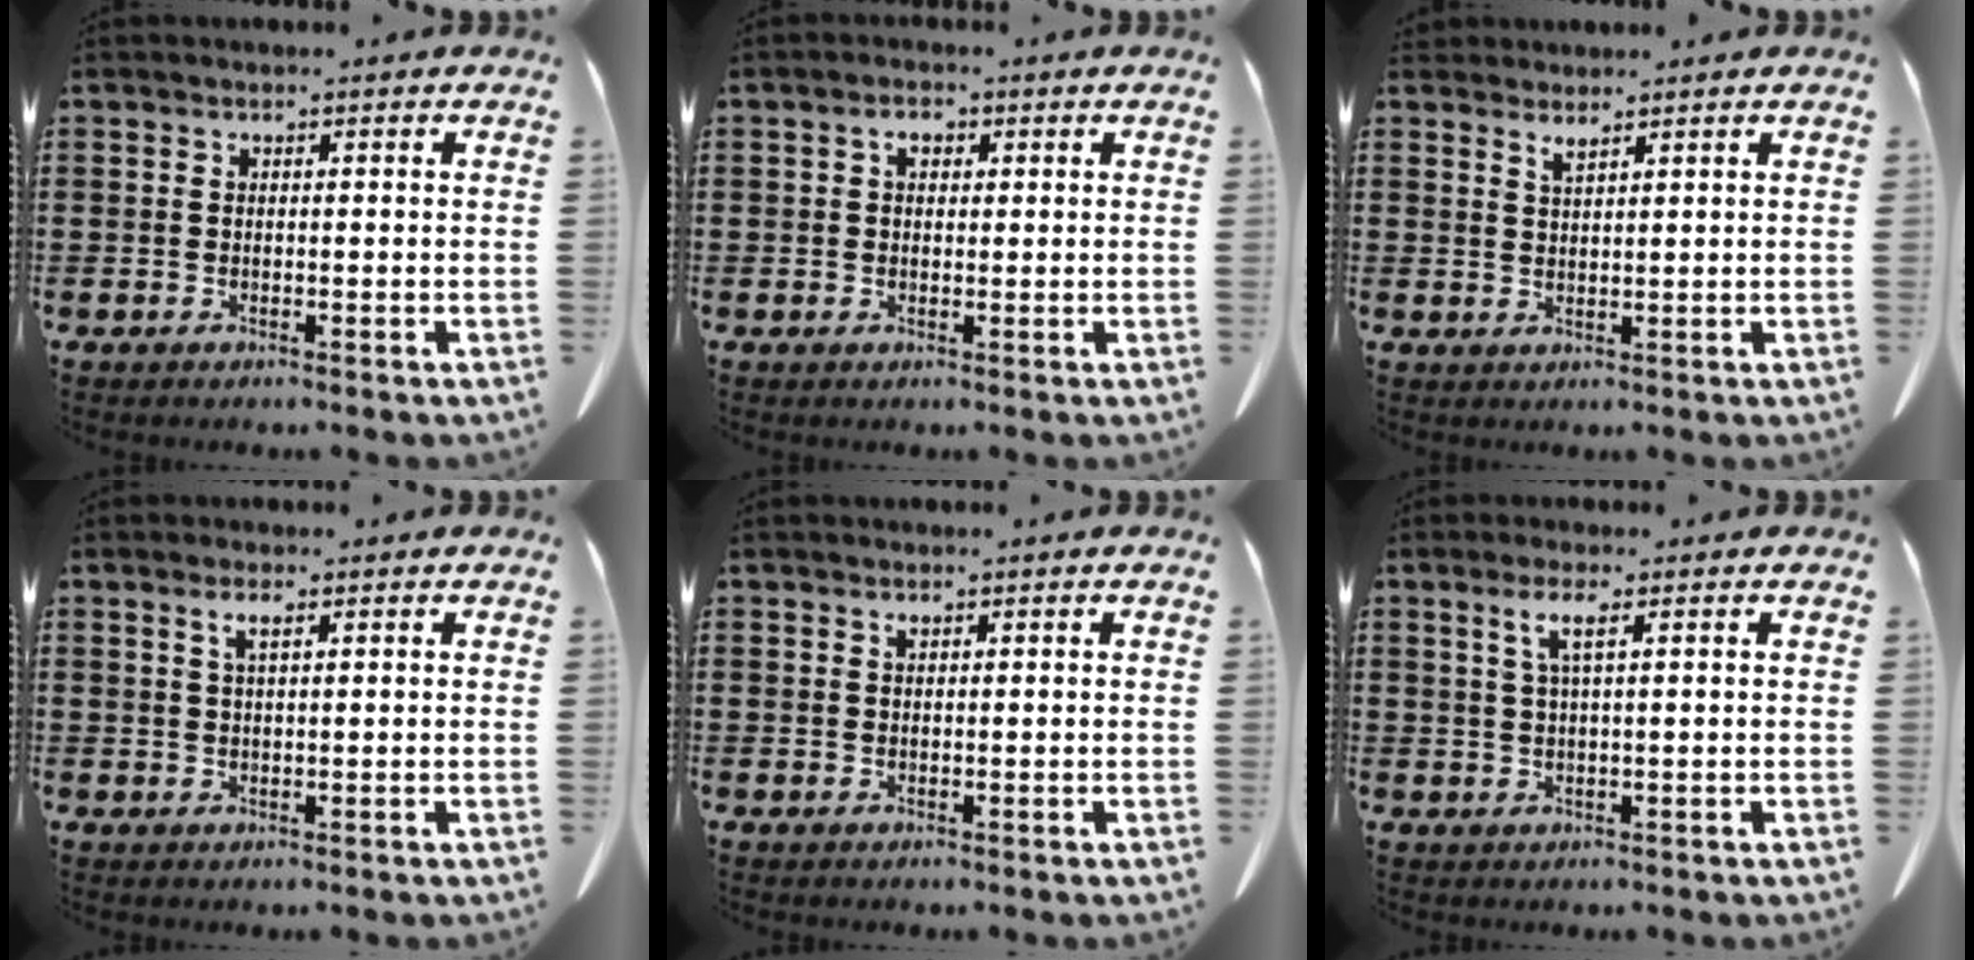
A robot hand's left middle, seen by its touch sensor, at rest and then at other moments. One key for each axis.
{"total": 2.0, "fx": 0.7, "fy": 1.3, "fz": 1.4, "tx": -0.023, "ty": 0.006, "tz": 0.009}
{"total": 1.8, "fx": 1.7, "fy": 0.0, "fz": 0.5, "tx": -0.014, "ty": 0.001, "tz": 0.033}
{"total": 1.9, "fx": 0.9, "fy": 0.4, "fz": 1.6, "tx": -0.034, "ty": 0.003, "tz": 0.015}
{"total": 0.6, "fx": 0.4, "fy": 0.1, "fz": 0.4, "tx": -0.009, "ty": 0.000, "tz": 0.009}
{"total": 3.0, "fx": 1.2, "fy": 0.2, "fz": 2.7, "tx": -0.059, "ty": 0.002, "tz": 0.018}